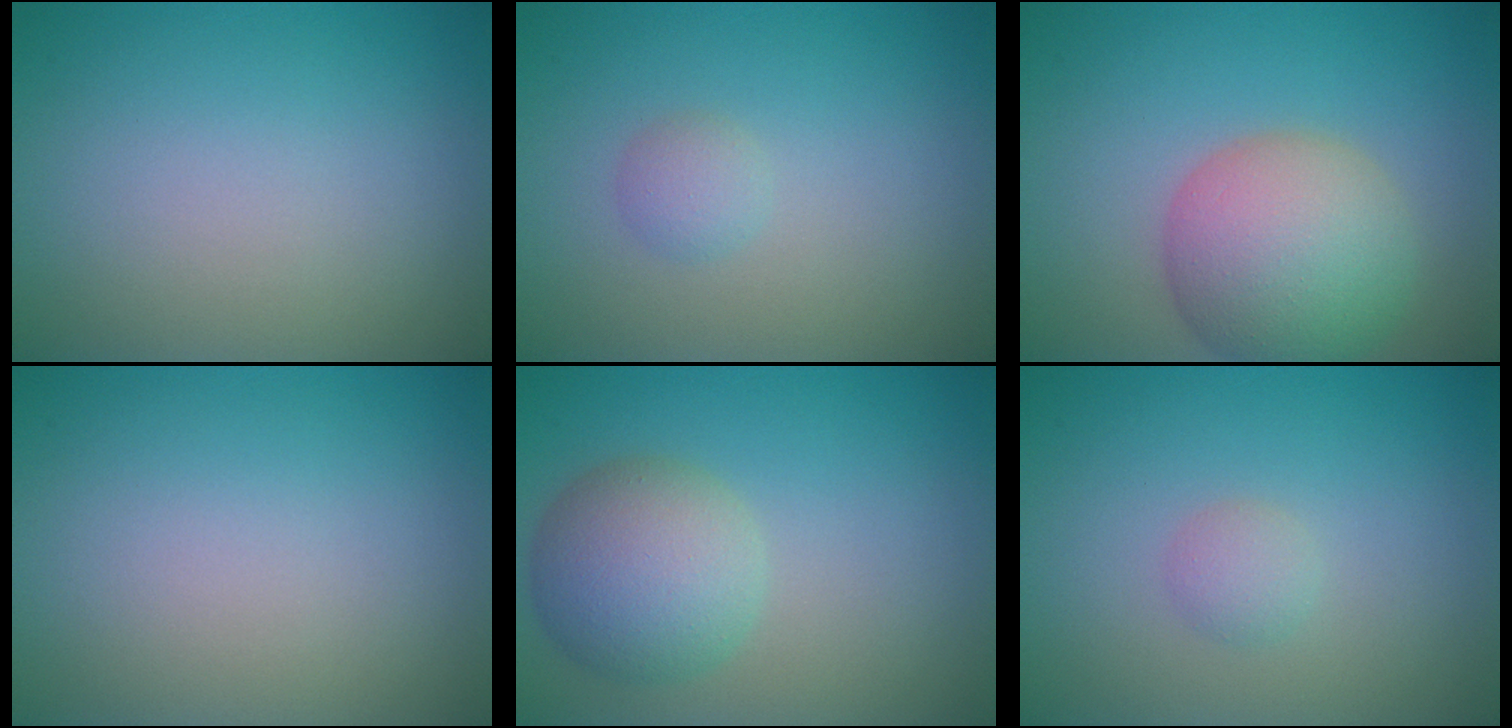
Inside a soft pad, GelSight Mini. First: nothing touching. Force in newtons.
{"total": 1.2, "press": 1.2, "slide": 0.0}
{"total": 7.8, "press": 7.8, "slide": 0.5}
{"total": 0.0}
{"total": 5.5, "press": 5.5, "slide": 0.4}
{"total": 1.2, "press": 1.2, "slide": 0.0}